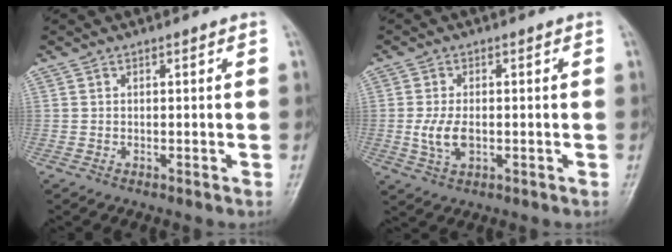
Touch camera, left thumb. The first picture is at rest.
{"total": 5.0, "force": [-0.6, 2.7, 4.1], "torque": [-0.090, -0.004, -0.010]}